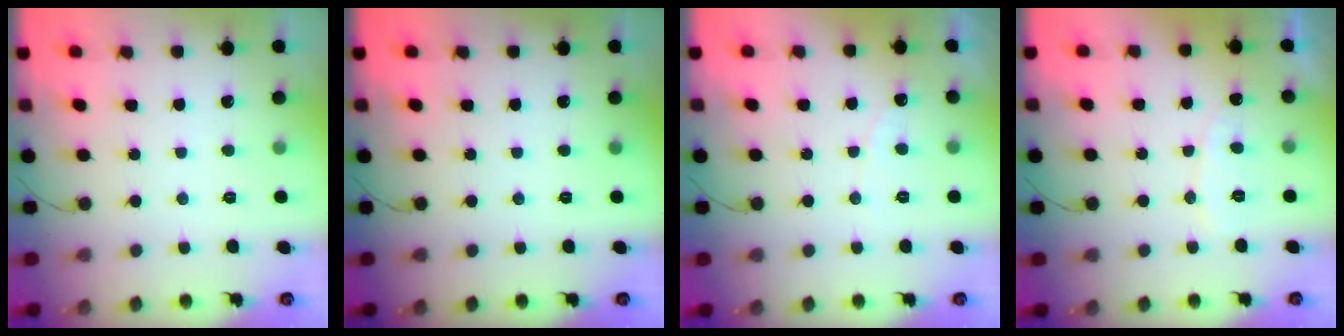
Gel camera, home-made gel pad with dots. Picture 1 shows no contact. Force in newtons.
{"total": 0.0}
{"total": 2.7, "press": 2.7, "slide": 0.2}
{"total": 5.7, "press": 5.7, "slide": 0.3}